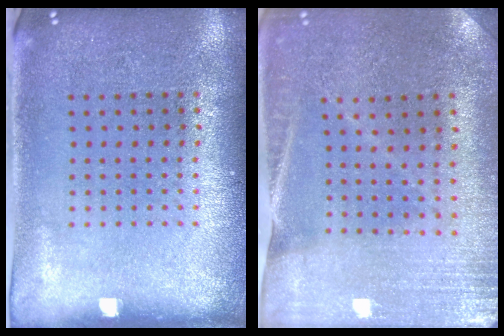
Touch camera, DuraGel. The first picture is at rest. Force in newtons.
{"total": 0.5, "press": 0.5, "slide": 0.0}